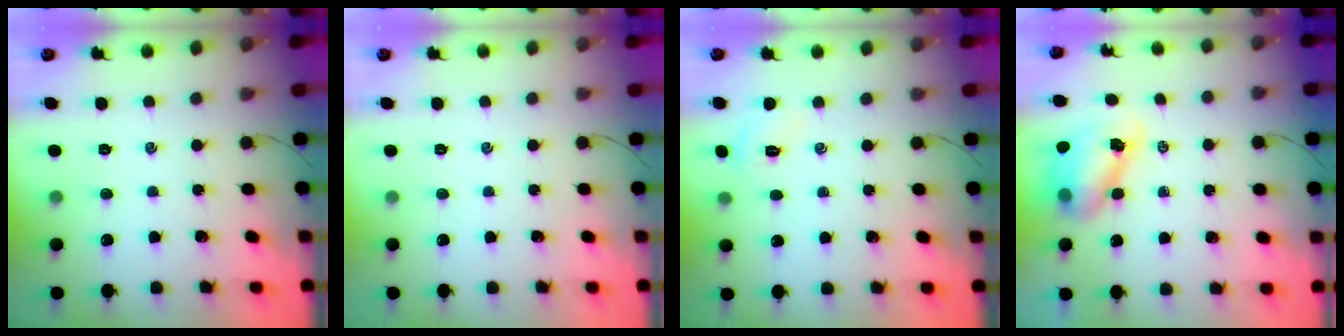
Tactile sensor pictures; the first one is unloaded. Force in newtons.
{"total": 0.0}
{"total": 4.0, "press": 3.9, "slide": 1.1}
{"total": 8.2, "press": 8.1, "slide": 1.7}